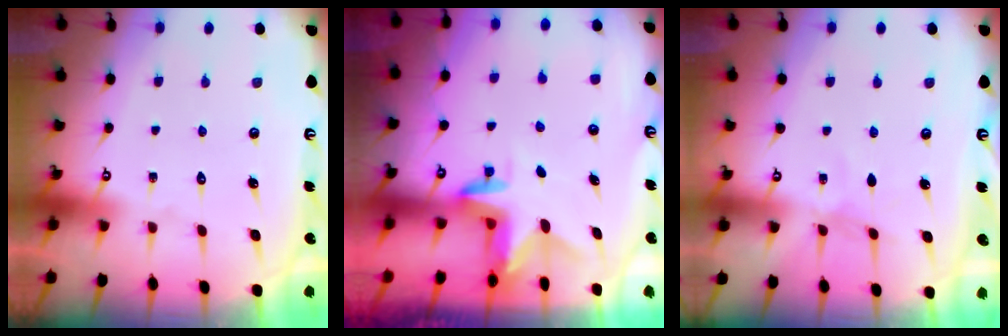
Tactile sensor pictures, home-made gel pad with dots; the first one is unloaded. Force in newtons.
{"total": 3.0, "press": 3.0, "slide": 0.1}
{"total": 3.0, "press": 2.9, "slide": 0.4}